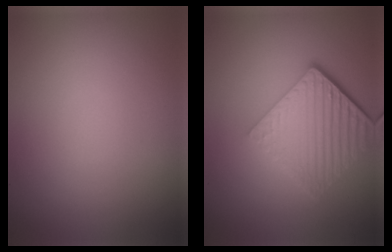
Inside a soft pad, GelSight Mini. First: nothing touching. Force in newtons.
{"total": 6.2, "press": 4.2, "slide": 4.5}